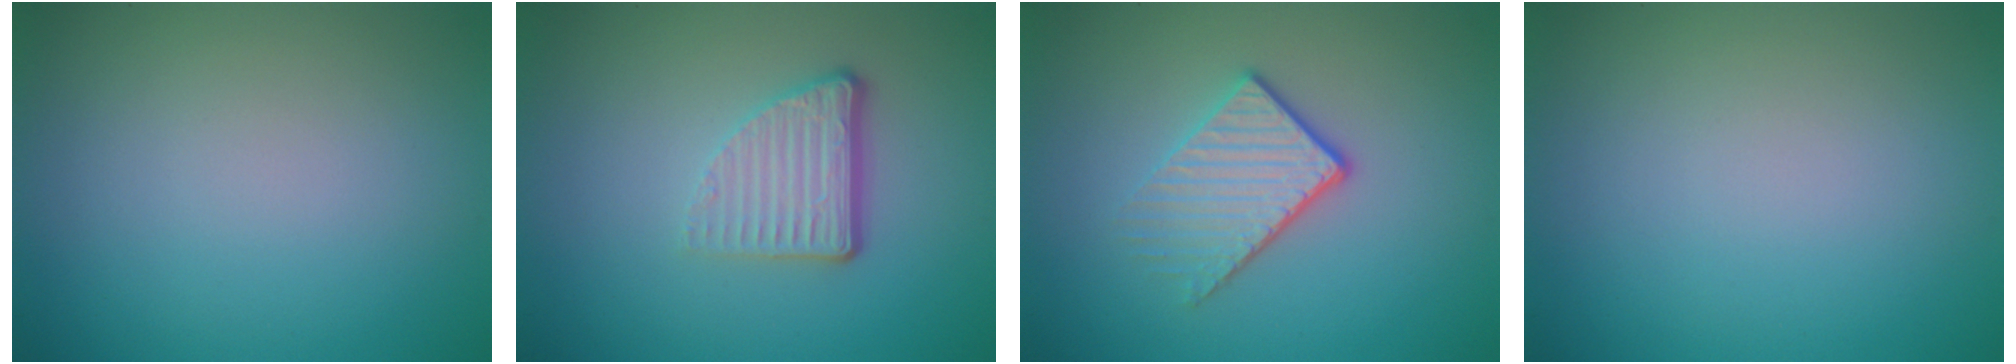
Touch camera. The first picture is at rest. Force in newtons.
{"total": 4.0, "press": 2.7, "slide": 2.9}
{"total": 3.5, "press": 2.6, "slide": 2.3}
{"total": 0.0}